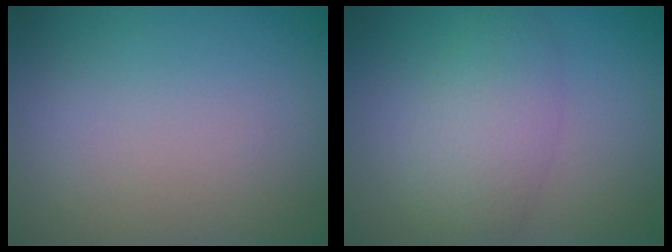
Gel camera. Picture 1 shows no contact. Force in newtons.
{"total": 3.9, "press": 3.9, "slide": 0.1}